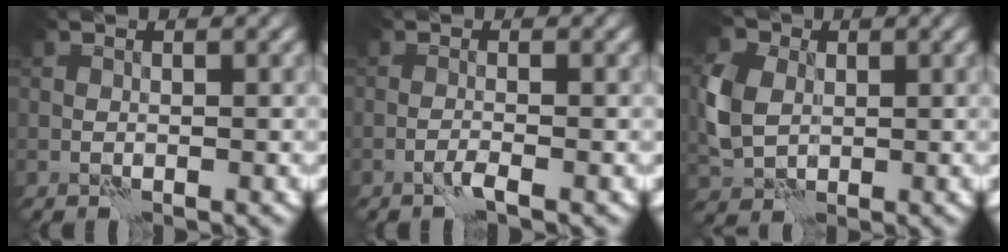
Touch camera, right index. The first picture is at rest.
{"total": 0.9, "force": [-0.6, -0.4, 0.6], "torque": [-0.013, 0.003, -0.014]}
{"total": 5.5, "force": [0.6, 4.3, 3.4], "torque": [-0.094, 0.000, 0.008]}